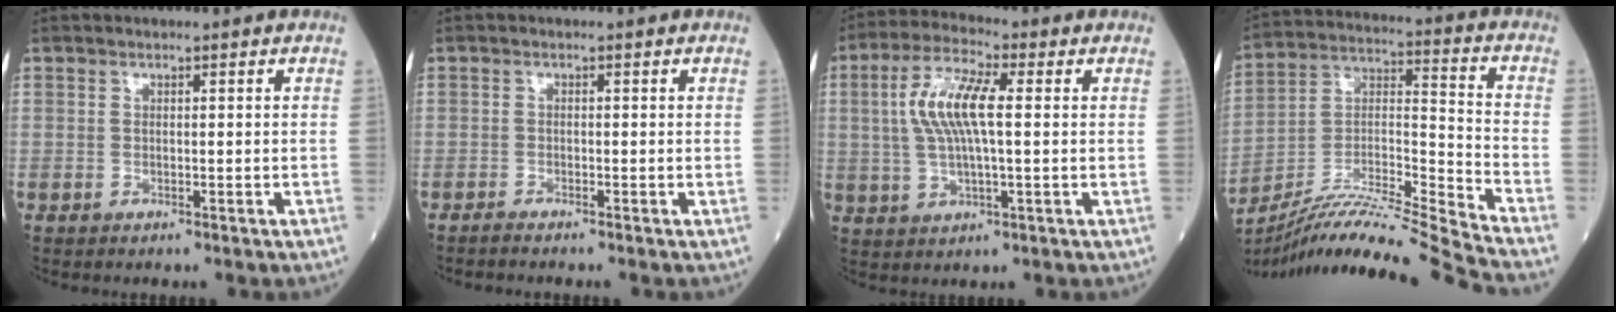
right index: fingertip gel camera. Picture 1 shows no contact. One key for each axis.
{"total": 1.0, "fx": -0.9, "fy": -0.2, "fz": 0.2, "tx": -0.007, "ty": -0.001, "tz": -0.020}
{"total": 9.4, "fx": 1.4, "fy": 2.2, "fz": 9.0, "tx": -0.191, "ty": 0.012, "tz": 0.026}
{"total": 19.7, "fx": -17.9, "fy": -3.0, "fz": 7.7, "tx": -0.149, "ty": -0.001, "tz": -0.312}